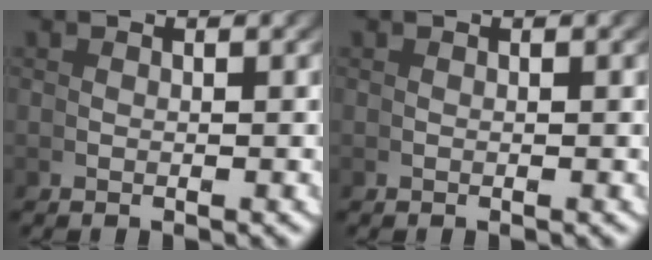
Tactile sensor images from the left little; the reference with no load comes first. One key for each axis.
{"total": 0.0}